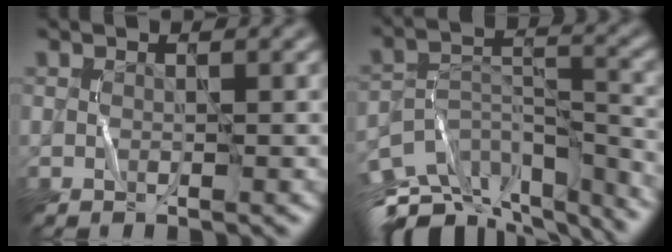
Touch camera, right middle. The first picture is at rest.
{"total": 11.8, "force": [-9.7, 3.8, 5.5], "torque": [-0.110, 0.015, -0.137]}